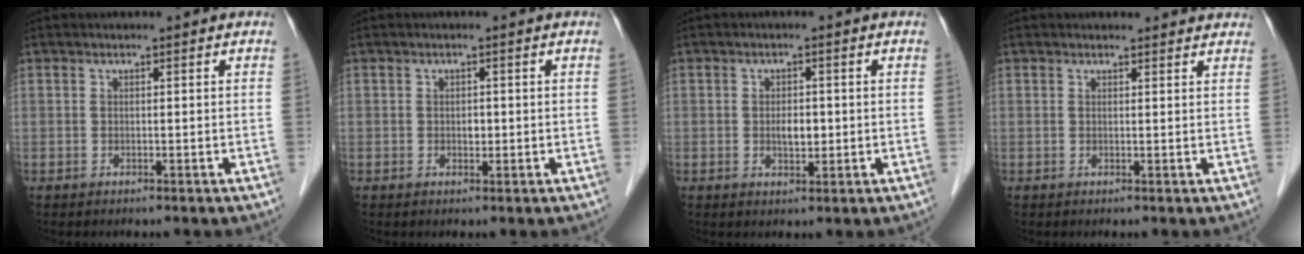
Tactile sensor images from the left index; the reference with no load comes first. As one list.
[{"total": 1.1, "force": [-0.1, 0.7, 0.8], "torque": [-0.015, 0.001, 0.000]}, {"total": 2.7, "force": [-0.2, 1.4, 2.3], "torque": [-0.041, 0.001, -0.001]}, {"total": 3.9, "force": [3.7, 0.9, 0.5], "torque": [-0.006, 0.008, 0.033]}]